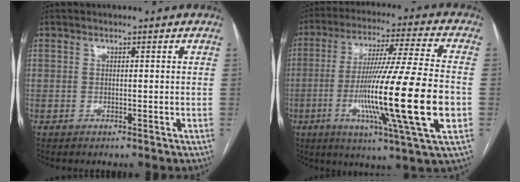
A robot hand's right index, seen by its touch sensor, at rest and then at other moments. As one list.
[{"total": 21.6, "force": [-4.6, -0.4, 21.1], "torque": [-0.359, -0.022, -0.085]}]